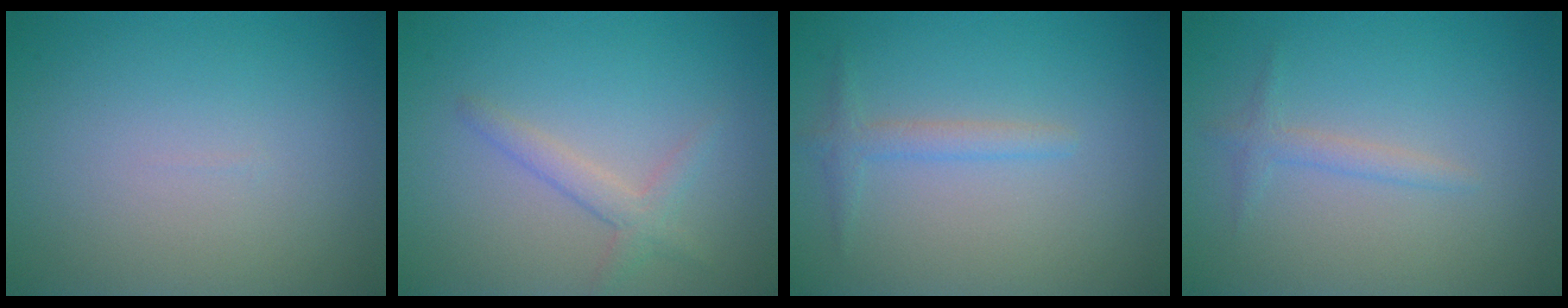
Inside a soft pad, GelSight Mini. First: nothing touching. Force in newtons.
{"total": 2.0, "press": 2.0, "slide": 0.1}
{"total": 1.6, "press": 1.6, "slide": 0.1}
{"total": 1.3, "press": 1.3, "slide": 0.0}